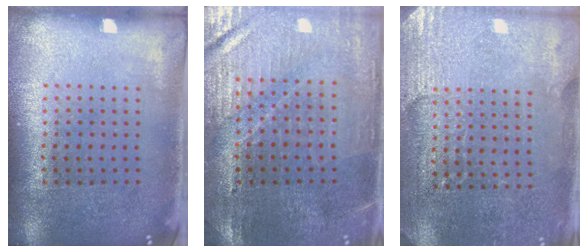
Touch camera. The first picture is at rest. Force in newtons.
{"total": 1.3, "press": 1.3, "slide": 0.2}
{"total": 2.9, "press": 2.8, "slide": 0.8}